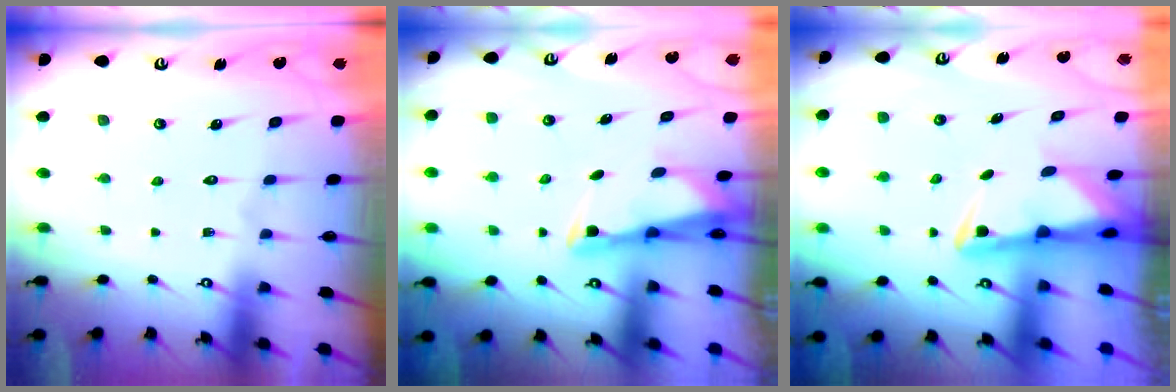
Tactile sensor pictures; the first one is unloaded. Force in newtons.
{"total": 2.8, "press": 2.7, "slide": 0.6}
{"total": 3.3, "press": 3.2, "slide": 0.7}